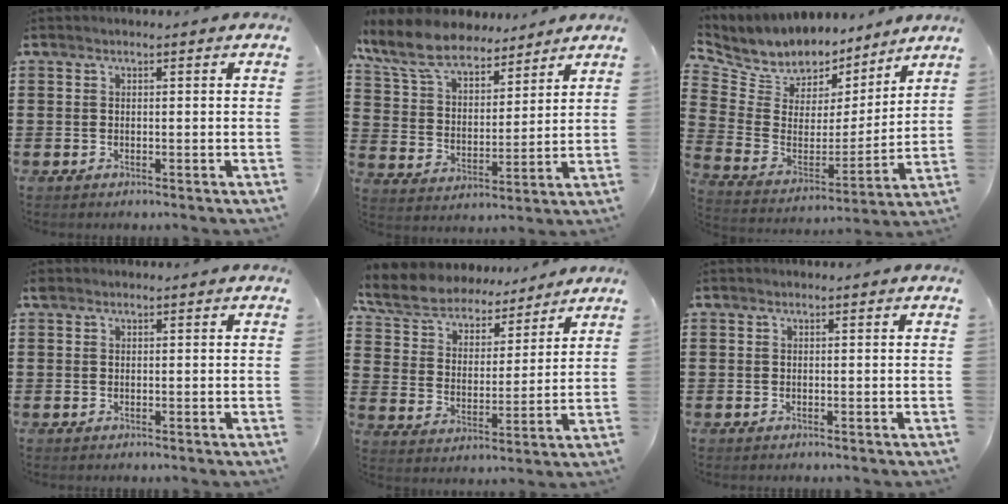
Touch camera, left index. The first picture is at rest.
{"total": 9.8, "force": [8.5, 2.9, 3.9], "torque": [-0.112, -0.033, 0.156]}
{"total": 6.9, "force": [5.7, 3.8, 0.3], "torque": [-0.053, -0.047, 0.105]}
{"total": 0.5, "force": [0.3, 0.4, 0.2], "torque": [-0.006, 0.004, 0.006]}
{"total": 6.7, "force": [6.4, 1.8, 1.2], "torque": [-0.058, -0.036, 0.112]}
{"total": 0.0}